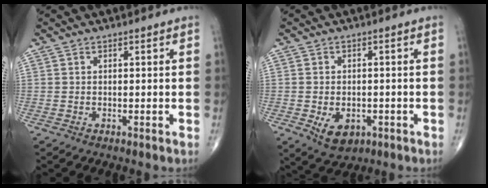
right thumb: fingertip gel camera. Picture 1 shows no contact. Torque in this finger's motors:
{"motor_torque": [-0.23, 0.33, 0.25, 0.12, 0.05]}